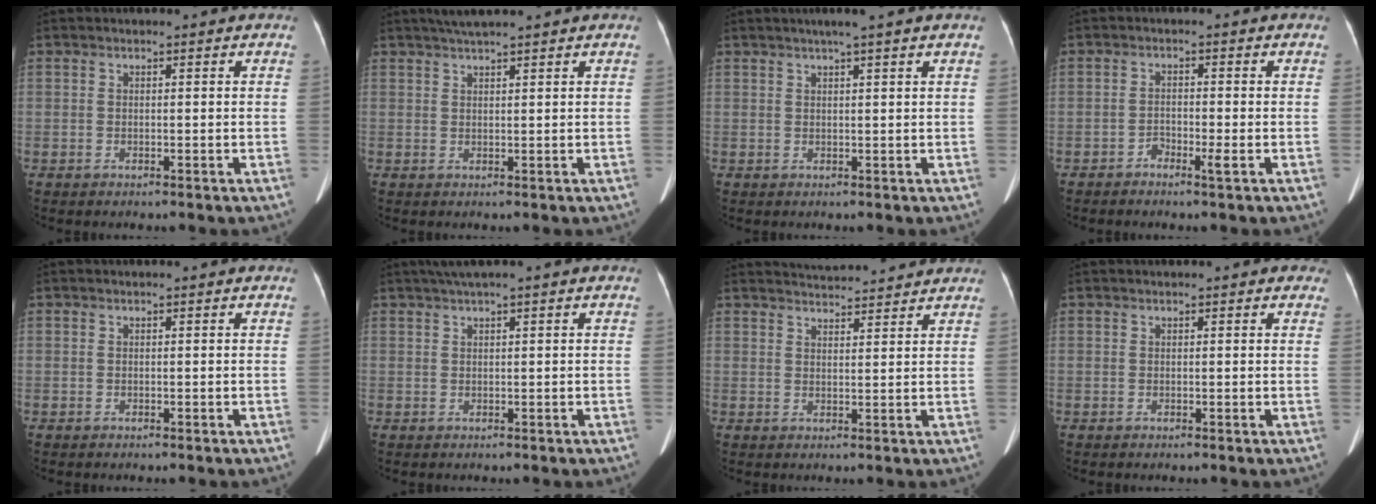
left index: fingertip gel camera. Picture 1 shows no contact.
{"total": 4.0, "force": [3.4, -0.2, 2.2], "torque": [-0.033, 0.024, 0.060]}
{"total": 3.0, "force": [2.2, -0.6, 2.0], "torque": [-0.032, 0.012, 0.034]}
{"total": 1.8, "force": [-1.2, 0.2, 1.3], "torque": [-0.025, 0.001, -0.026]}
{"total": 0.0}
{"total": 2.2, "force": [1.4, 0.0, 1.7], "torque": [-0.038, 0.021, 0.033]}
{"total": 7.9, "force": [7.7, 0.3, 1.5], "torque": [-0.029, 0.025, 0.104]}
{"total": 1.8, "force": [1.4, 0.7, 0.9], "torque": [-0.003, 0.011, 0.005]}